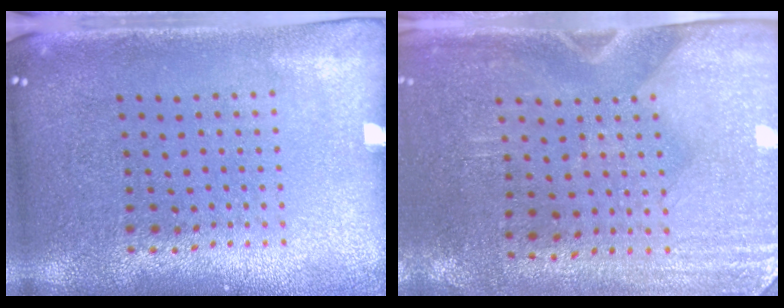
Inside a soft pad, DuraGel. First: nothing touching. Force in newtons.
{"total": 2.9, "press": 2.5, "slide": 1.4}